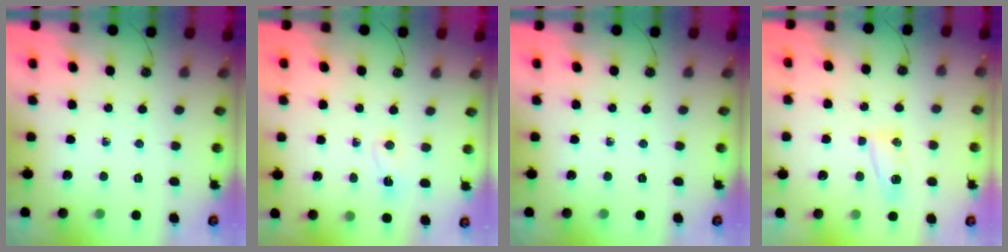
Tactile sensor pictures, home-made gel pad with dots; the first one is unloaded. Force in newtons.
{"total": 2.8, "press": 2.7, "slide": 0.5}
{"total": 0.0}
{"total": 5.6, "press": 5.6, "slide": 0.6}